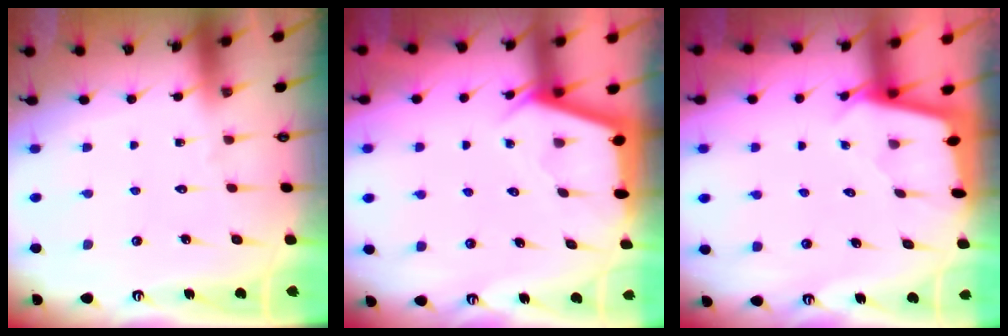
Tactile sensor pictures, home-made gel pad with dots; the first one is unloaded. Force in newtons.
{"total": 2.8, "press": 2.8, "slide": 0.4}
{"total": 1.8, "press": 1.8, "slide": 0.2}